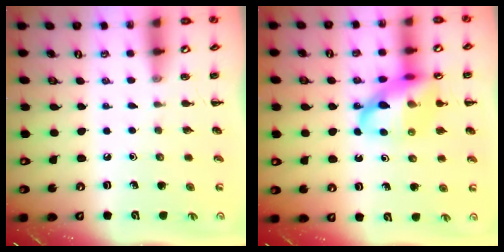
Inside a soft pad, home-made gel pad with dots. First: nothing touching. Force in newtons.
{"total": 16.8, "press": 16.5, "slide": 3.2}